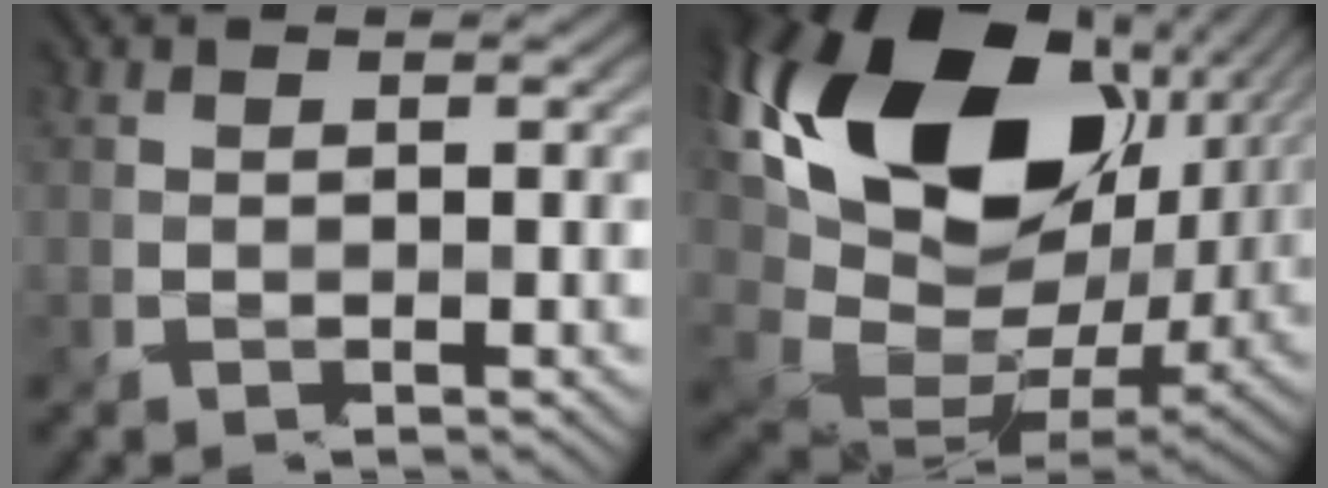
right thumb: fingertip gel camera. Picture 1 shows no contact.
{"total": 21.0, "force": [6.1, 12.9, 15.4], "torque": [-0.361, 0.000, 0.128]}